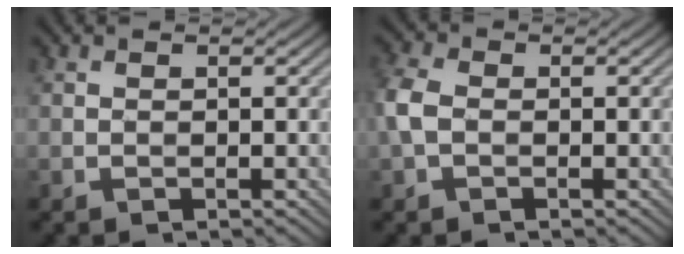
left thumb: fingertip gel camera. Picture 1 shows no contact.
{"total": 3.7, "force": [-0.5, 2.6, 2.6], "torque": [-0.071, 0.005, -0.019]}